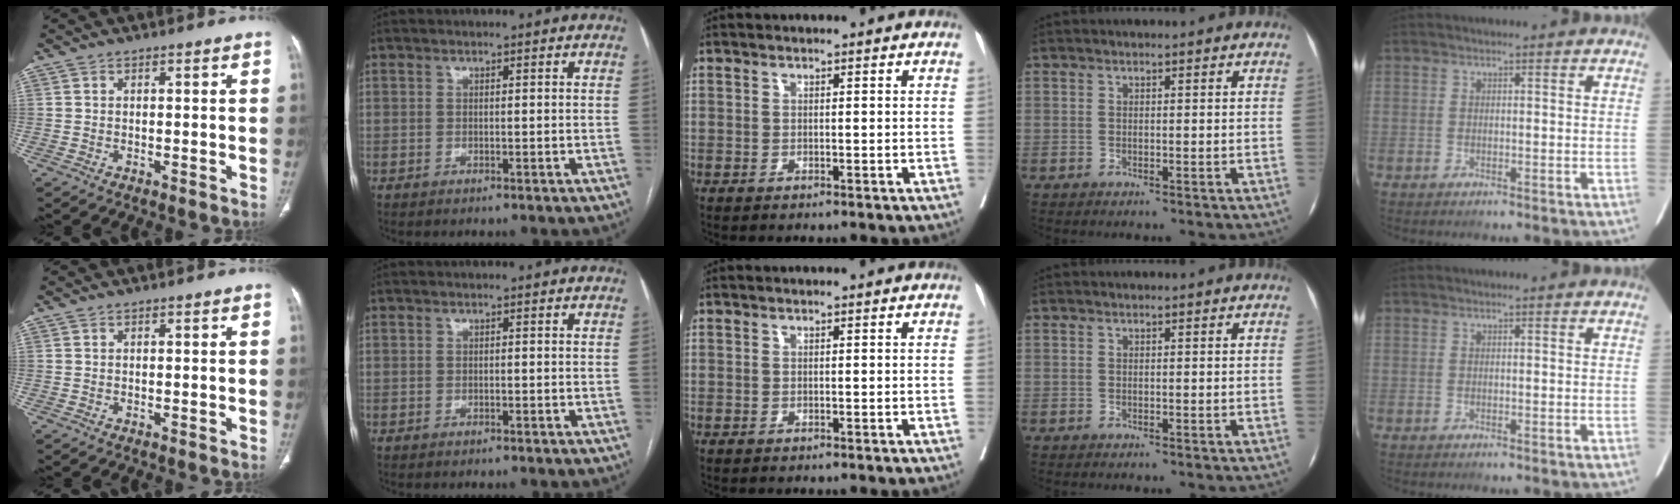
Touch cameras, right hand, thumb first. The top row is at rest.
{}